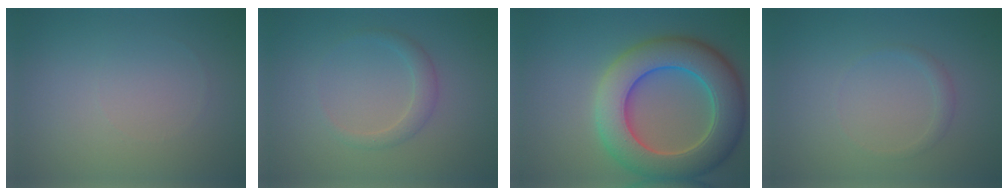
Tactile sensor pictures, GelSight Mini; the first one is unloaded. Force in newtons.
{"total": 1.7, "press": 1.7, "slide": 0.0}
{"total": 10.3, "press": 10.3, "slide": 0.9}
{"total": 0.9, "press": 0.9, "slide": 0.2}